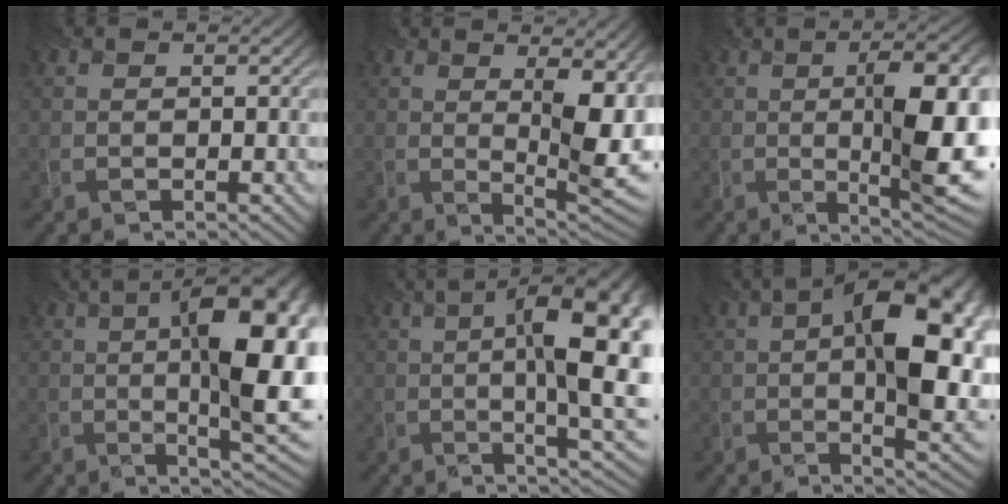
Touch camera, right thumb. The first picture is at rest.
{"total": 9.3, "force": [1.5, 2.8, 8.7], "torque": [-0.135, -0.002, 0.036]}
{"total": 11.8, "force": [-0.3, 2.5, 11.5], "torque": [-0.171, 0.003, 0.007]}
{"total": 16.0, "force": [1.1, 4.7, 15.3], "torque": [-0.202, 0.014, 0.017]}
{"total": 15.9, "force": [0.9, 4.4, 15.2], "torque": [-0.205, 0.011, 0.015]}
{"total": 16.7, "force": [1.8, 6.9, 15.2], "torque": [-0.202, 0.018, 0.022]}